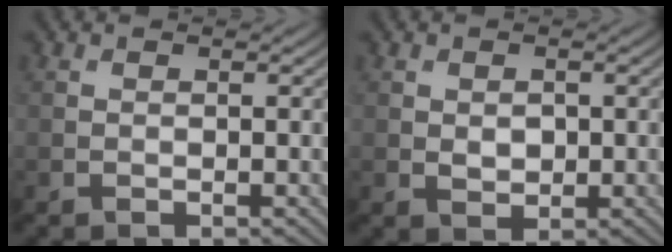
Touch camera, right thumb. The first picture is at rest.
{"total": 1.9, "force": [0.0, 1.4, 1.3], "torque": [-0.027, -0.006, 0.004]}